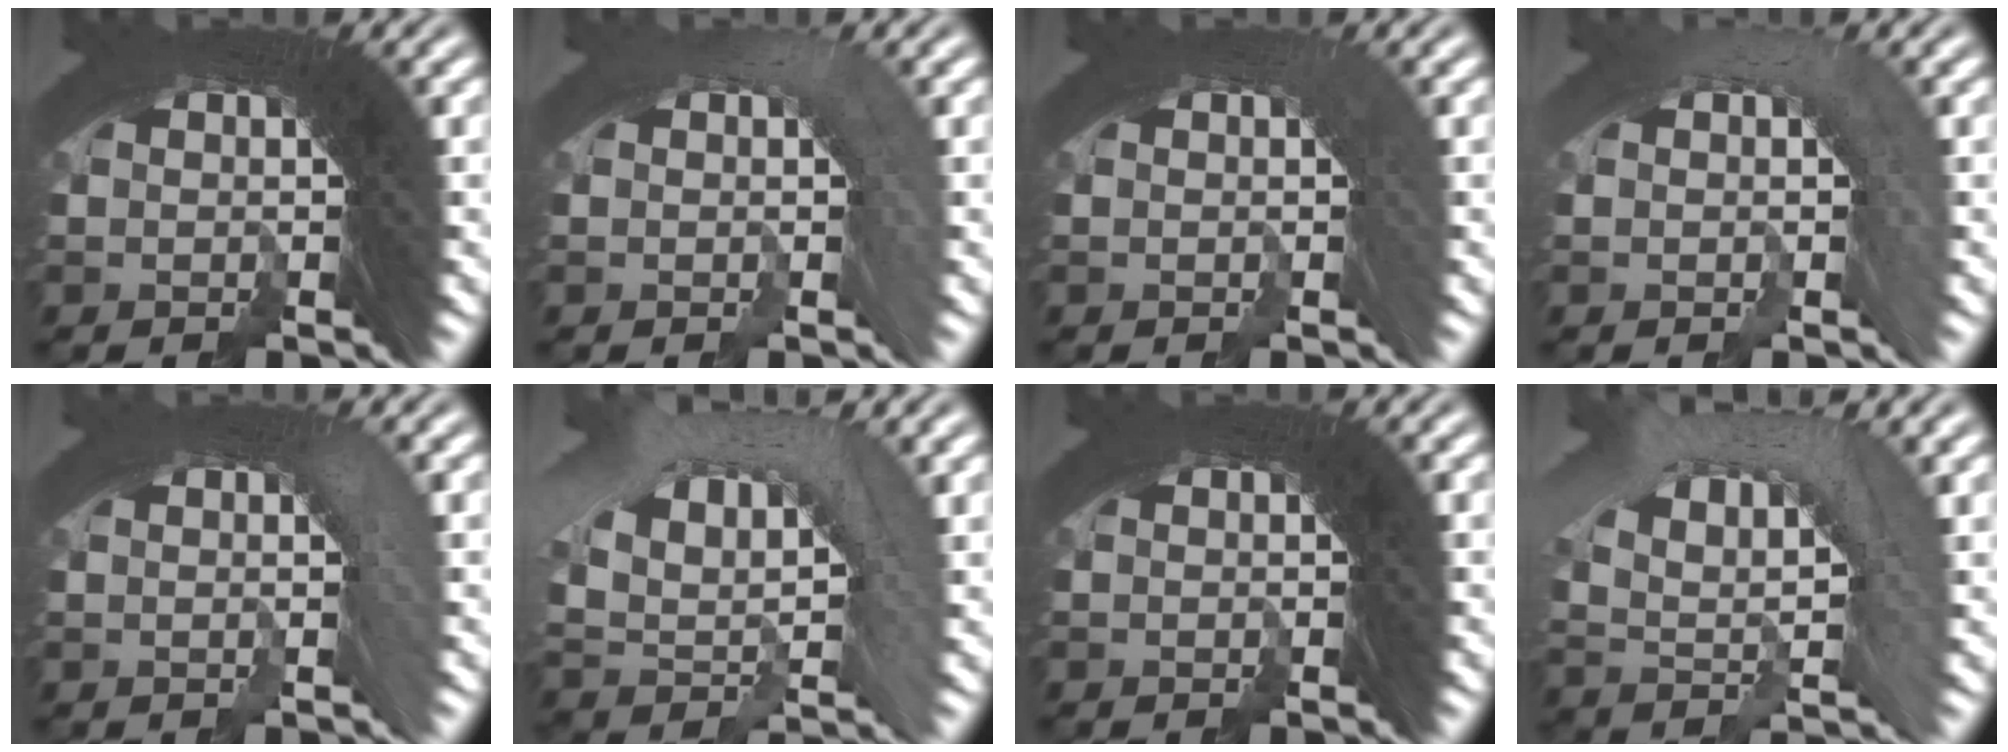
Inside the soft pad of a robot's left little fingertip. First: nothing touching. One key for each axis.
{"total": 1.6, "fx": -1.4, "fy": 0.0, "fz": -0.8, "tx": 0.014, "ty": -0.006, "tz": -0.019}
{"total": 1.3, "fx": -0.8, "fy": -0.5, "fz": -0.9, "tx": 0.018, "ty": -0.003, "tz": -0.009}
{"total": 2.2, "fx": -1.9, "fy": 0.1, "fz": -1.2, "tx": 0.024, "ty": -0.002, "tz": -0.028}
{"total": 0.5, "fx": -0.2, "fy": 0.3, "fz": 0.4, "tx": -0.001, "ty": 0.010, "tz": -0.005}
{"total": 5.4, "fx": -2.2, "fy": 4.2, "fz": 2.7, "tx": -0.062, "ty": -0.017, "tz": -0.027}
{"total": 0.0}
{"total": 5.9, "fx": -1.9, "fy": 4.5, "fz": 3.2, "tx": -0.056, "ty": -0.007, "tz": -0.031}